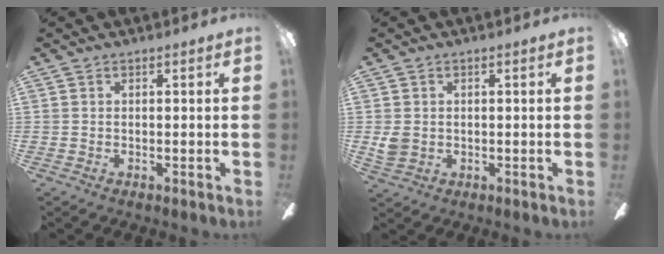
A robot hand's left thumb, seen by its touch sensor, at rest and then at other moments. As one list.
[{"total": 3.7, "force": [-0.3, 3.2, 1.7], "torque": [-0.014, 0.001, -0.005]}]